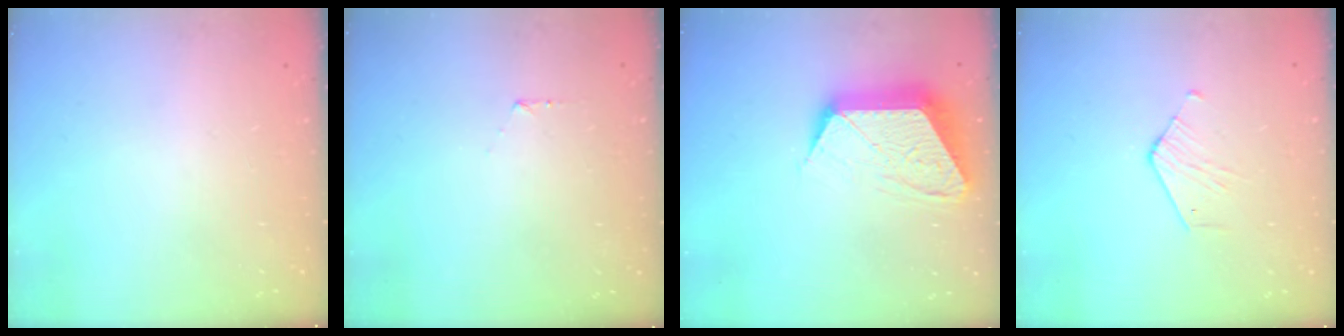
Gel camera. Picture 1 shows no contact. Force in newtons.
{"total": 4.2, "press": 4.1, "slide": 0.4}
{"total": 14.0, "press": 14.0, "slide": 0.9}
{"total": 3.2, "press": 3.2, "slide": 0.3}